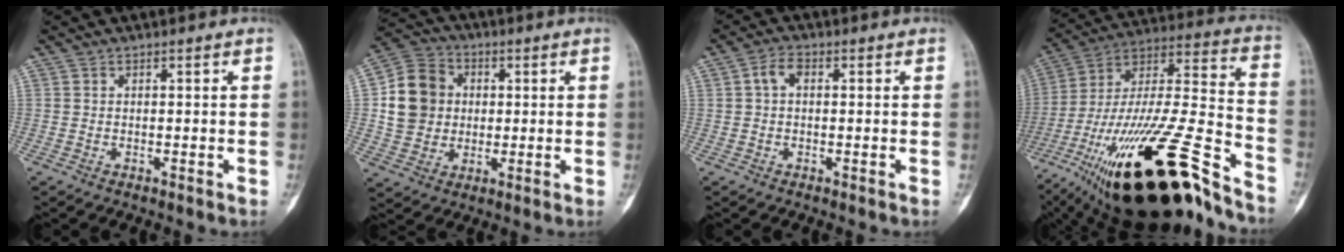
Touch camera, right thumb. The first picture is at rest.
{"total": 12.5, "force": [1.2, 11.1, 5.8], "torque": [-0.089, 0.013, 0.018]}
{"total": 3.1, "force": [0.4, 2.0, 2.3], "torque": [-0.039, 0.012, 0.005]}
{"total": 34.6, "force": [-21.3, 9.6, 25.6], "torque": [-0.428, 0.058, -0.355]}